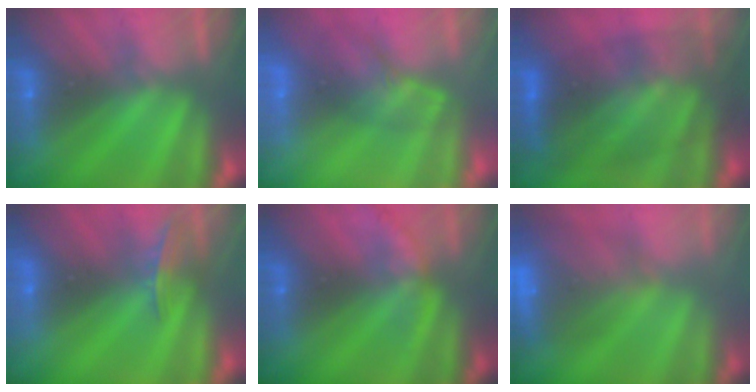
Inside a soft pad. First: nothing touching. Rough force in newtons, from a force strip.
{"total": 2.5}
{"total": 7.3}
{"total": 8.3}
{"total": 1.9}
{"total": 9.6}